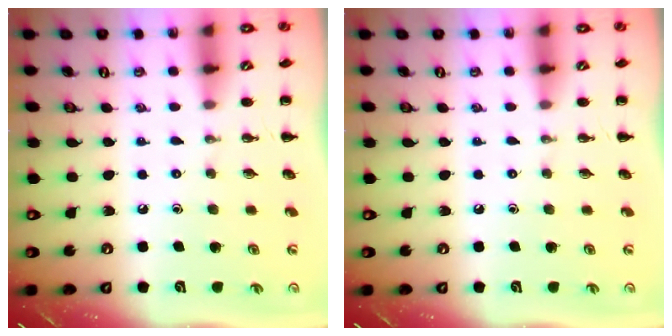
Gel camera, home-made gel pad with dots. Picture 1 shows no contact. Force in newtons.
{"total": 0.0}